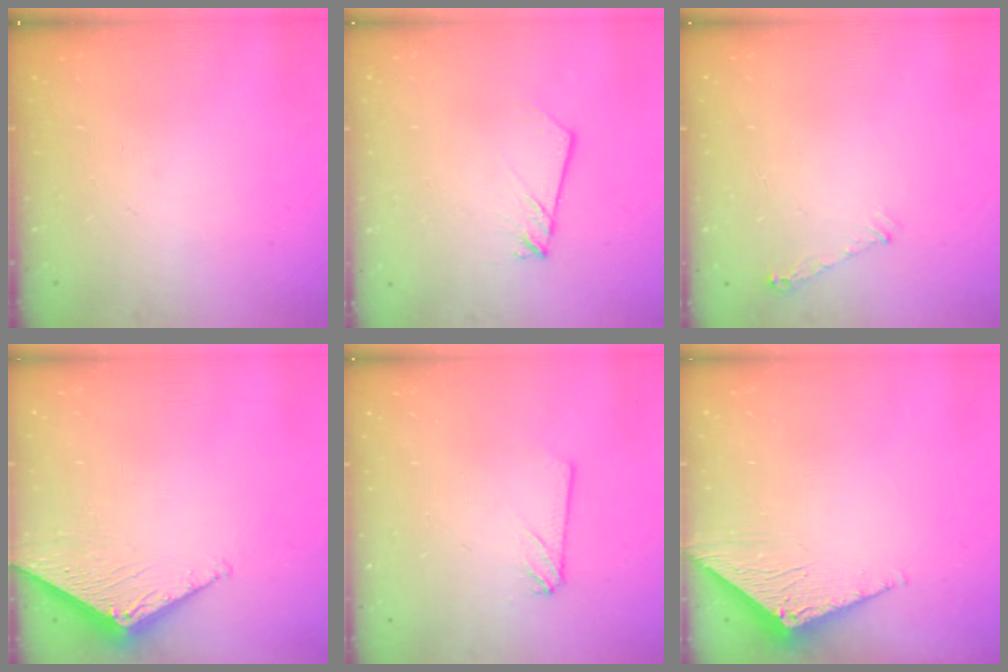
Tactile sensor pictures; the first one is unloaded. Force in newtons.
{"total": 2.5, "press": 2.5, "slide": 0.1}
{"total": 4.9, "press": 4.9, "slide": 0.5}
{"total": 2.8, "press": 2.8, "slide": 0.3}
{"total": 2.4, "press": 2.4, "slide": 0.2}
{"total": 3.0, "press": 3.0, "slide": 0.2}